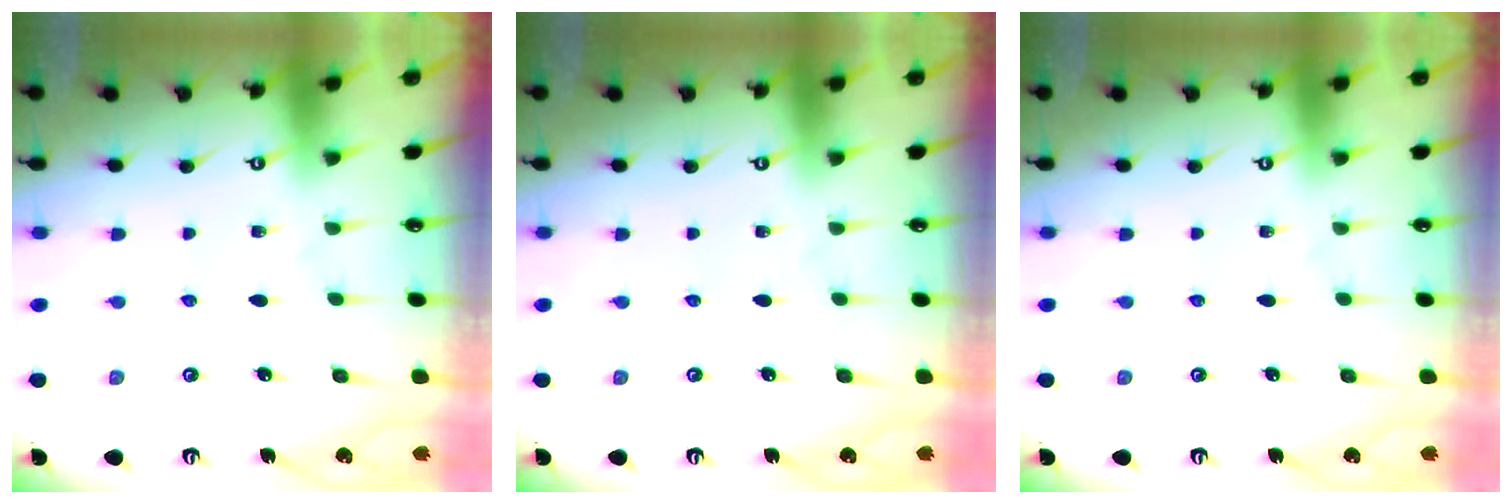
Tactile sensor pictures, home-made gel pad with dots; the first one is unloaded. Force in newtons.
{"total": 0.0}
{"total": 0.0}